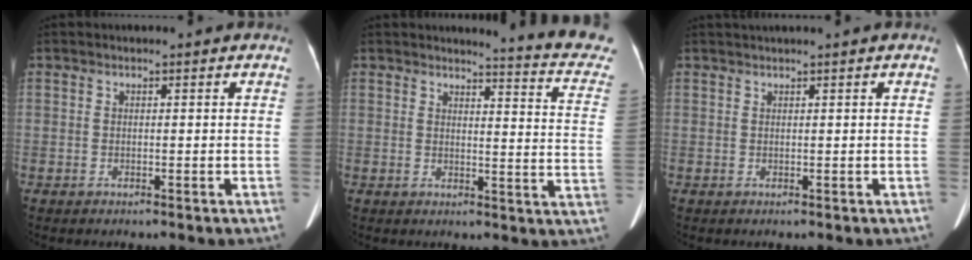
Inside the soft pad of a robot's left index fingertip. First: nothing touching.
{"total": 12.3, "force": [11.9, 0.0, 3.2], "torque": [-0.023, -0.091, 0.103]}
{"total": 1.1, "force": [0.9, -0.4, 0.6], "torque": [-0.012, 0.015, 0.025]}